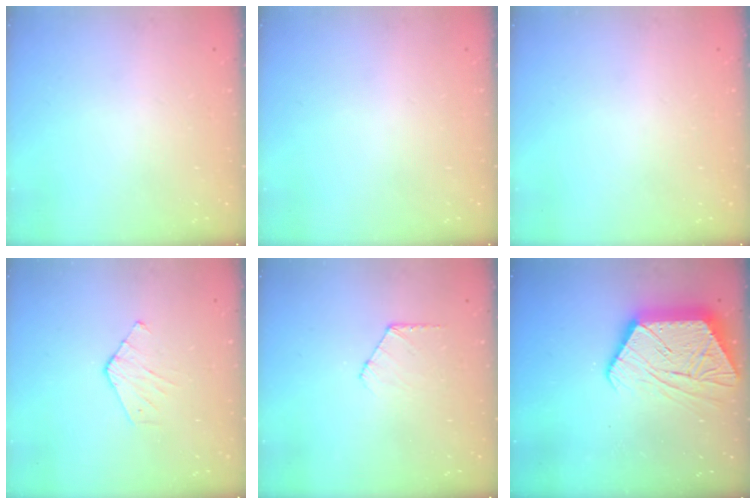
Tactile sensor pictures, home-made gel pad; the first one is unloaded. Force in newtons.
{"total": 0.0}
{"total": 0.0}
{"total": 4.2, "press": 4.2, "slide": 0.3}
{"total": 5.2, "press": 5.2, "slide": 0.4}
{"total": 16.9, "press": 16.9, "slide": 1.2}